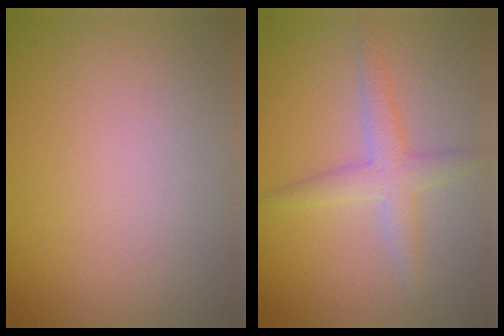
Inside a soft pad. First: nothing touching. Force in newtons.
{"total": 2.7, "press": 2.7, "slide": 0.1}